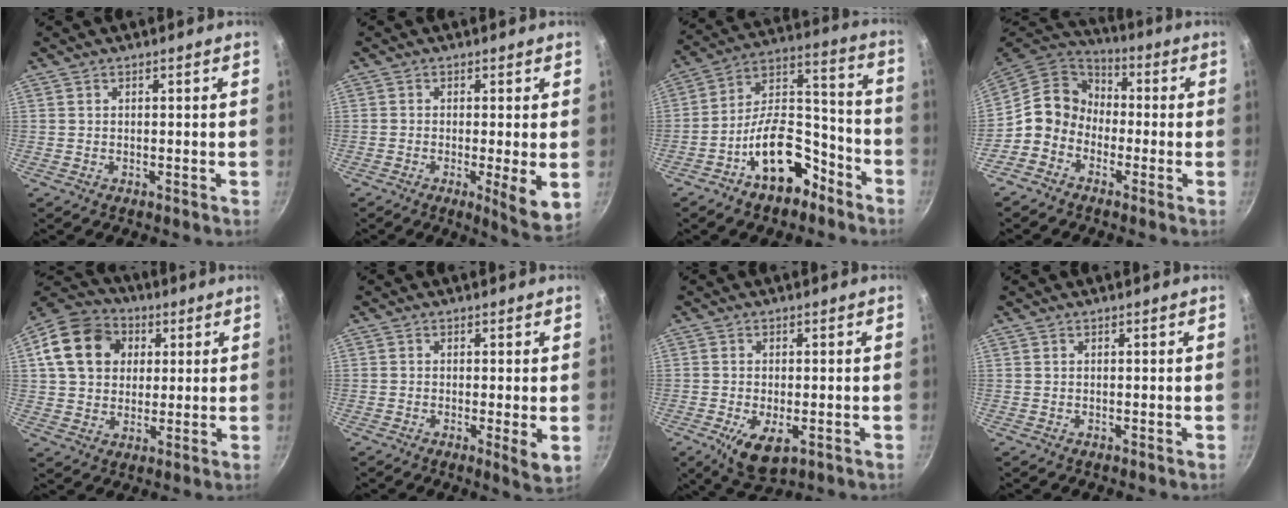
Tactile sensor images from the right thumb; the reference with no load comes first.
{"total": 6.7, "force": [-1.0, 1.1, 6.5], "torque": [-0.097, -0.015, -0.013]}
{"total": 16.3, "force": [-8.8, 8.7, 10.6], "torque": [-0.133, 0.099, -0.143]}
{"total": 10.2, "force": [-2.6, 8.7, 4.5], "torque": [-0.041, 0.045, -0.075]}
{"total": 15.4, "force": [3.9, 12.4, 8.2], "torque": [-0.127, 0.017, 0.056]}
{"total": 3.8, "force": [-0.4, 0.6, 3.8], "torque": [-0.060, -0.015, -0.007]}
{"total": 7.2, "force": [-2.5, 3.4, 5.8], "torque": [-0.098, -0.010, -0.034]}
{"total": 0.0}